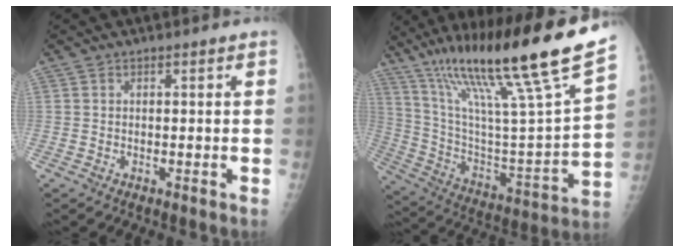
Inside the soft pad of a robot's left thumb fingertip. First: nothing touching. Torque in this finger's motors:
{"motor_torque": [0.63, 0.39, 1.54, -1.23, 0.19]}